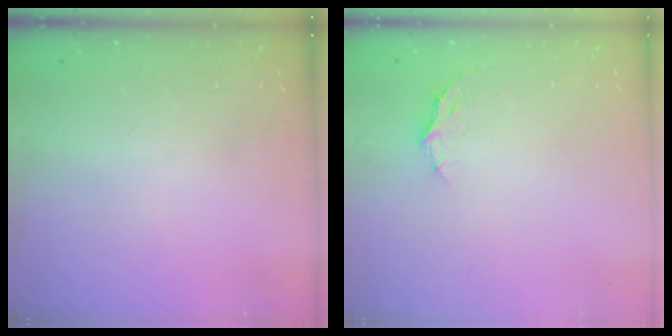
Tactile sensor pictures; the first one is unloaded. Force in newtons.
{"total": 5.1, "press": 5.1, "slide": 0.2}